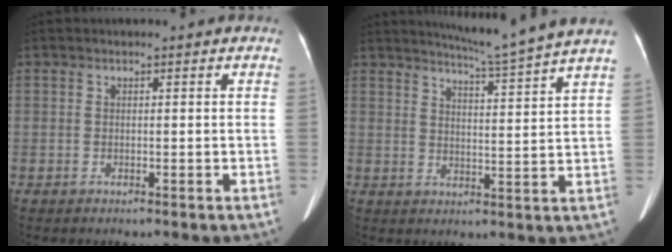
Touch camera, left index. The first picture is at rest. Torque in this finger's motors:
{"motor_torque": [0.38, -1.72, 0.02, 0.06]}